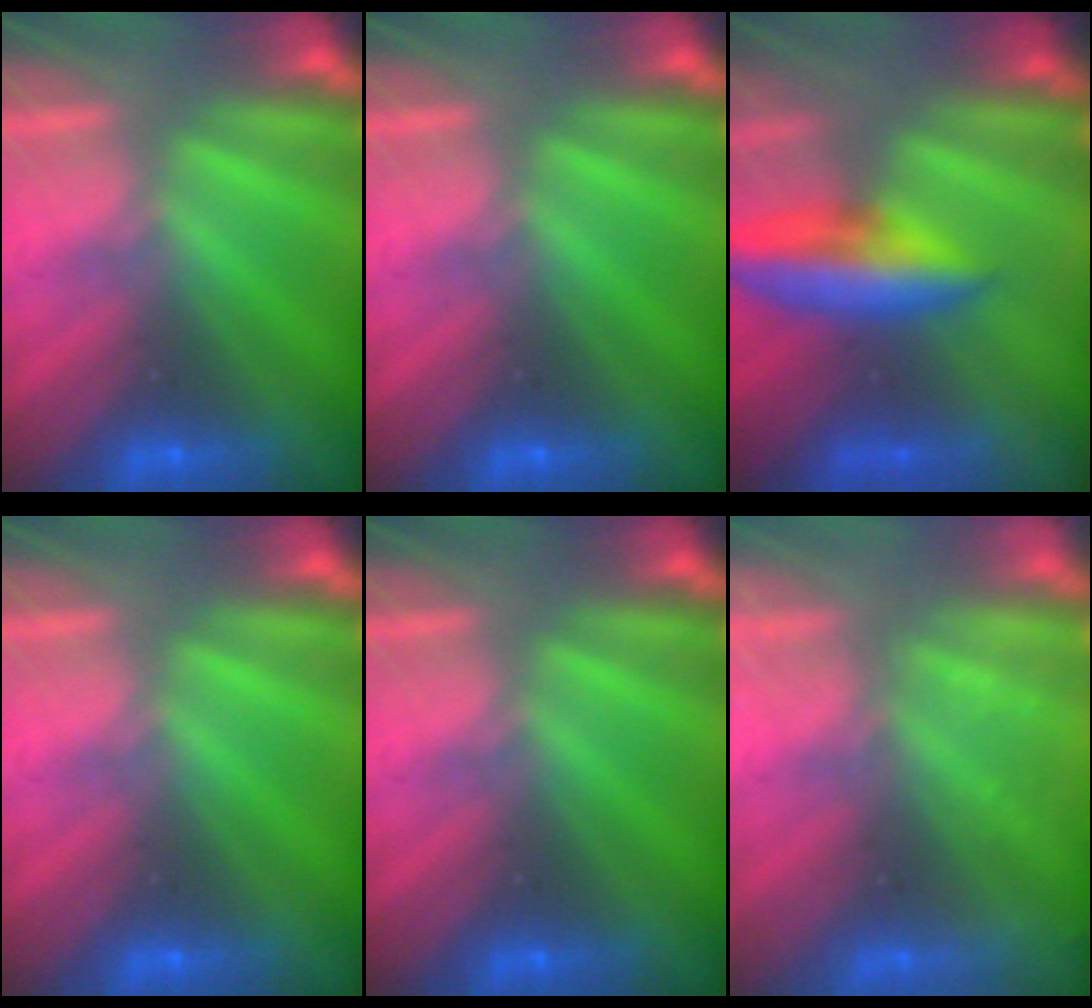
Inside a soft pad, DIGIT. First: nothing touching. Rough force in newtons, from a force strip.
{"total": 0.0}
{"total": 6.1}
{"total": 0.0}
{"total": 0.0}
{"total": 2.3}